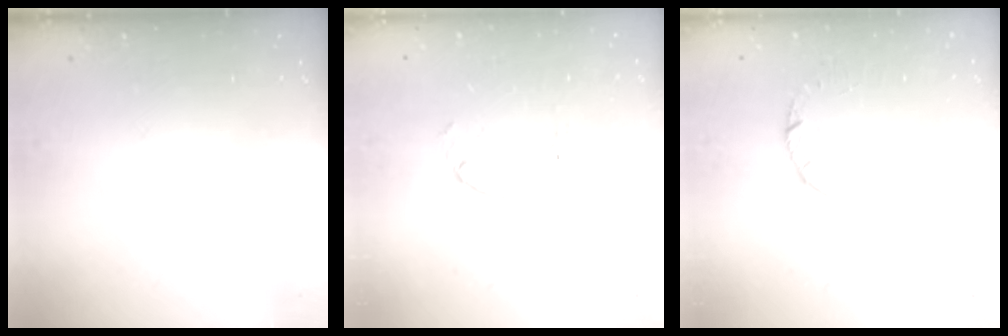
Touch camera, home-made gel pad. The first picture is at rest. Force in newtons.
{"total": 1.1, "press": 1.1, "slide": 0.2}
{"total": 2.5, "press": 2.5, "slide": 0.2}